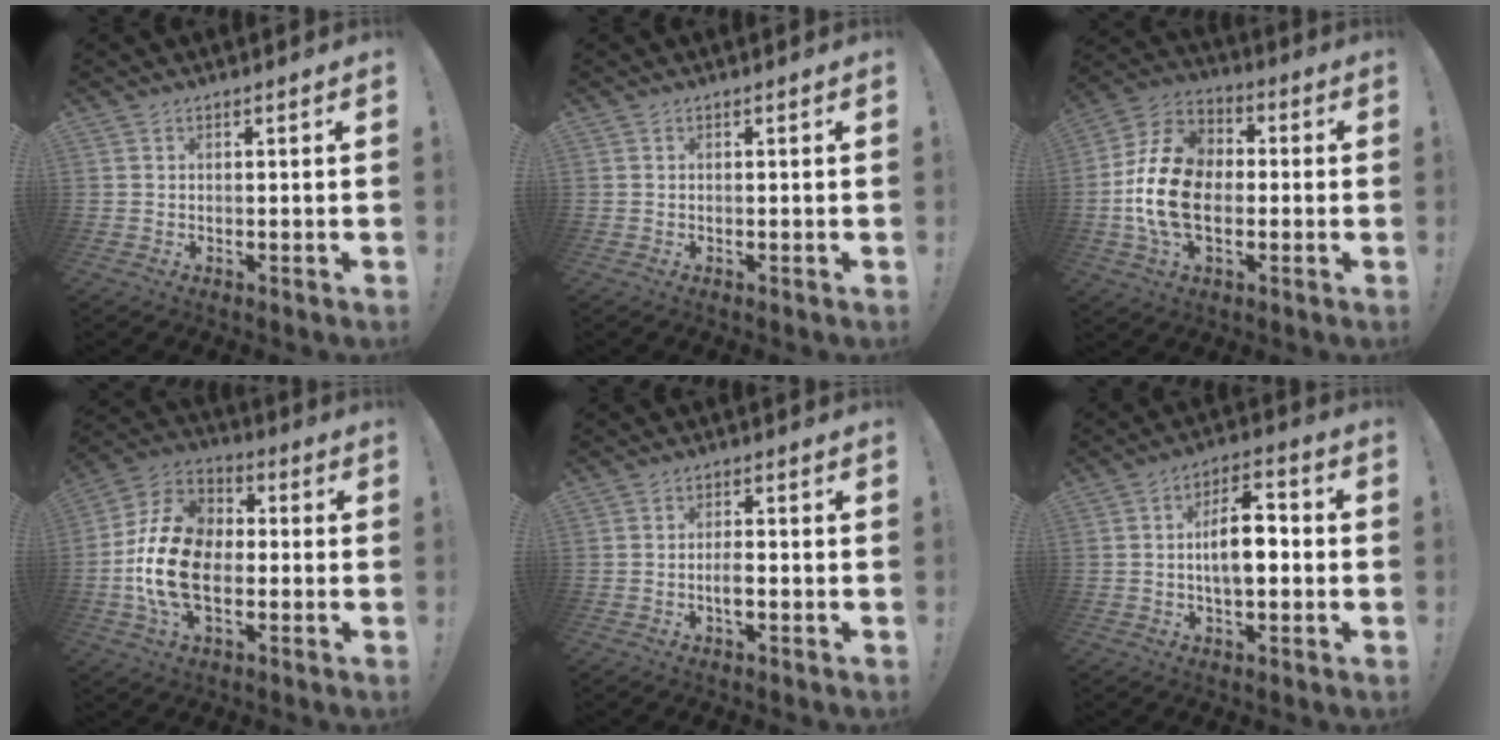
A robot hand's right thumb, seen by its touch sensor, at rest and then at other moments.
{"total": 0.0}
{"total": 18.3, "force": [-2.5, 12.5, 13.1], "torque": [-0.249, 0.028, -0.039]}
{"total": 21.2, "force": [-3.8, 13.7, 15.6], "torque": [-0.298, 0.024, -0.060]}
{"total": 3.2, "force": [-1.2, 1.7, 2.4], "torque": [-0.024, 0.002, -0.023]}
{"total": 11.0, "force": [-1.0, 5.6, 9.4], "torque": [-0.146, 0.011, -0.022]}